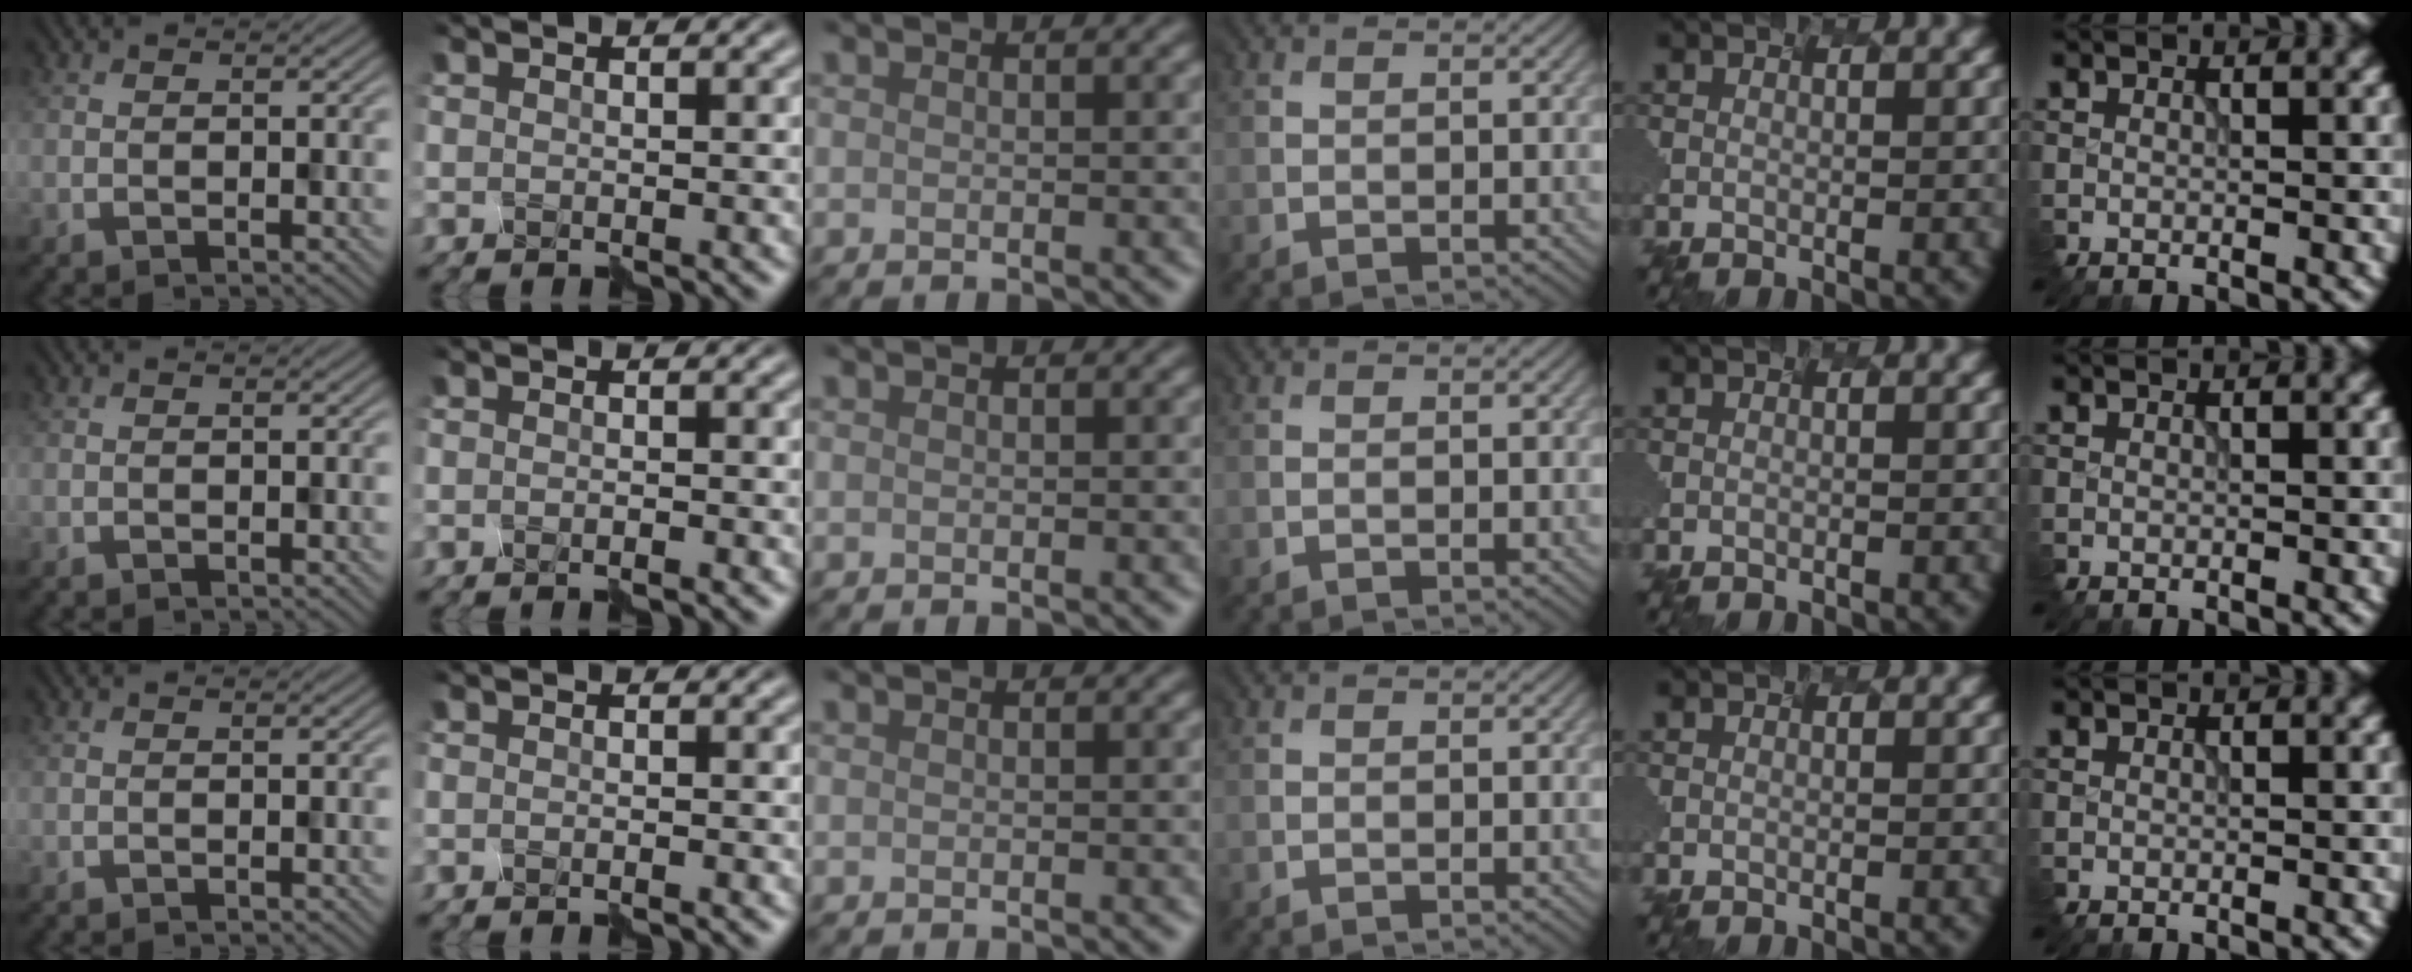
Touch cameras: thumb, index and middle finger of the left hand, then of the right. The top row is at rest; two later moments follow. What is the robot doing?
{"motion": "disassemble", "object": "puzzle pieces"}